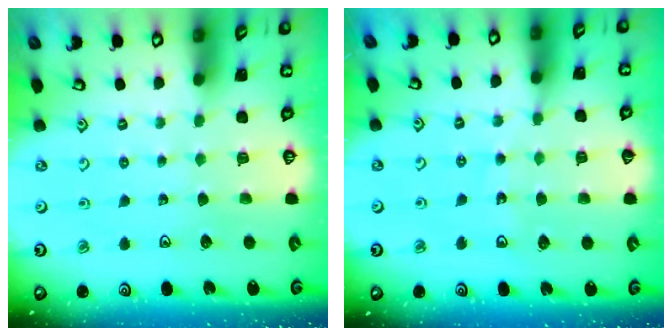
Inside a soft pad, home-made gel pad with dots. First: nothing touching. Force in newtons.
{"total": 7.8, "press": 7.3, "slide": 2.6}